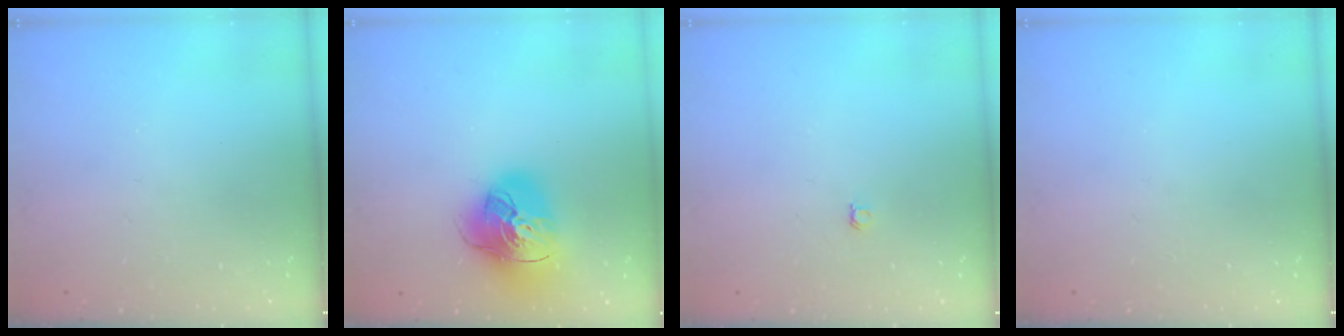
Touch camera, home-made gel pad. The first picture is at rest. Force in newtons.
{"total": 18.0, "press": 17.8, "slide": 2.8}
{"total": 3.0, "press": 3.0, "slide": 0.3}
{"total": 0.0}